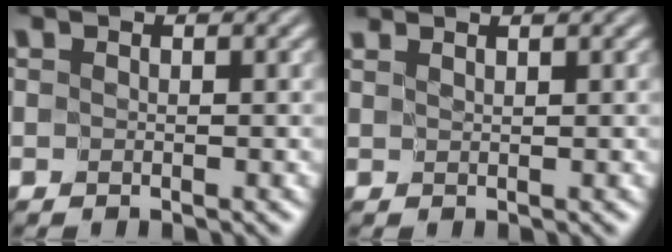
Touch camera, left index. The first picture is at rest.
{"total": 1.6, "force": [1.6, 0.0, 0.3], "torque": [-0.002, -0.007, 0.024]}